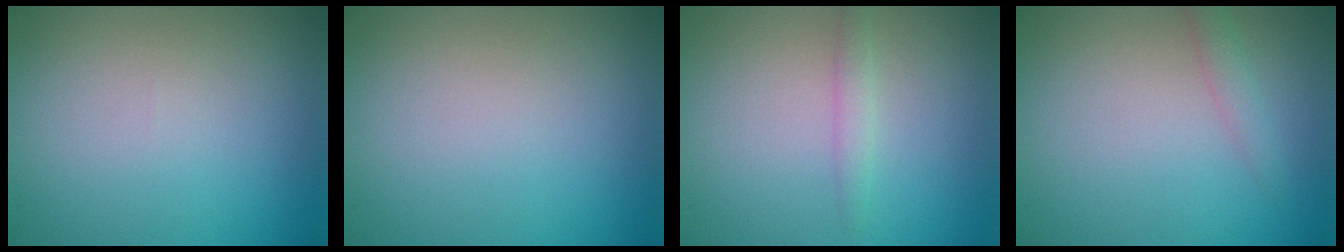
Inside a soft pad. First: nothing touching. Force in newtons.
{"total": 0.0}
{"total": 1.3, "press": 1.3, "slide": 0.0}
{"total": 1.3, "press": 1.3, "slide": 0.1}